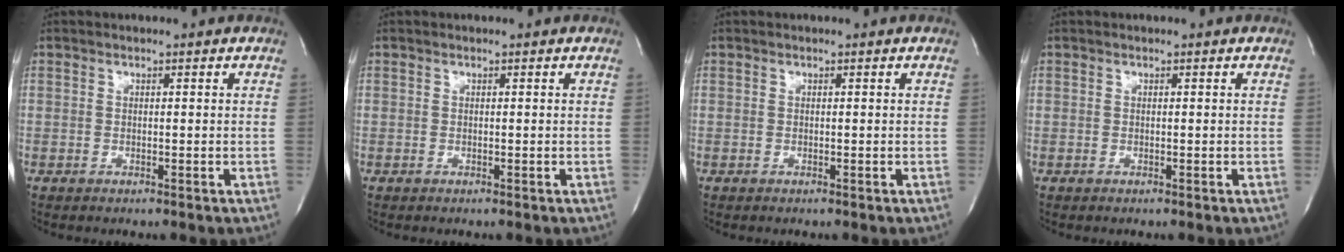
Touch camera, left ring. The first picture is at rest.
{"total": 0.0}
{"total": 0.0}
{"total": 0.0}